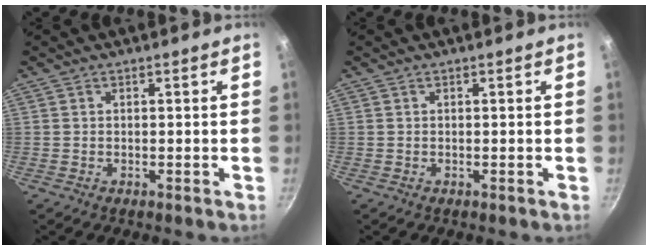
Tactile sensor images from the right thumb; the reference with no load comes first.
{"total": 0.0}